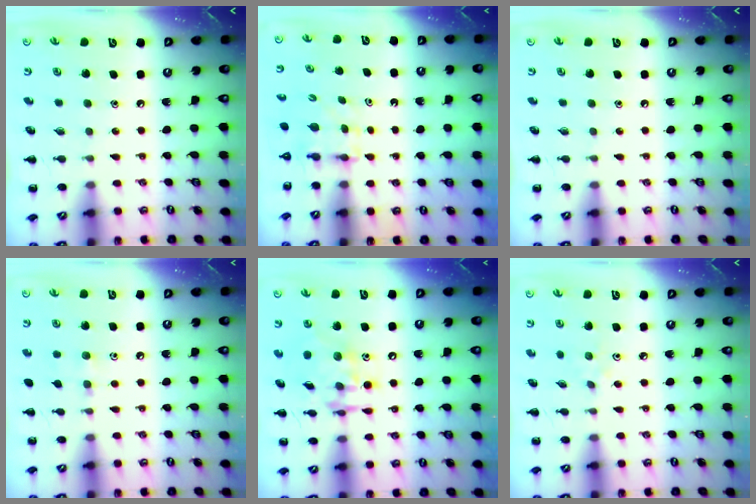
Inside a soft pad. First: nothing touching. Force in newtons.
{"total": 4.8, "press": 4.7, "slide": 0.3}
{"total": 0.0}
{"total": 7.4, "press": 7.2, "slide": 1.9}
{"total": 14.9, "press": 14.7, "slide": 2.6}
{"total": 1.9, "press": 1.8, "slide": 0.7}